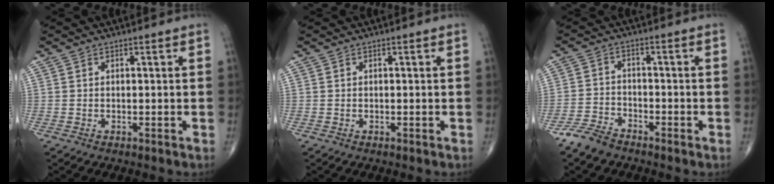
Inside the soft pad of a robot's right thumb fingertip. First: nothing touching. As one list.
[{"total": 0.0}, {"total": 5.1, "force": [-4.3, 2.1, 1.7], "torque": [-0.036, 0.009, -0.088]}]